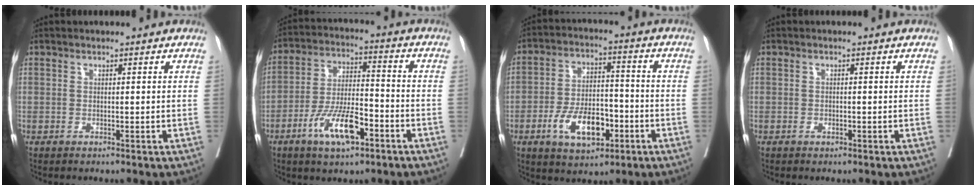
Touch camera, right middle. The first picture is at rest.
{"total": 10.6, "force": [-5.4, 3.1, 8.5], "torque": [-0.166, 0.000, -0.098]}
{"total": 10.2, "force": [-4.3, 4.9, 7.9], "torque": [-0.146, 0.007, -0.069]}
{"total": 0.6, "force": [-0.3, 0.3, 0.4], "torque": [-0.008, 0.001, -0.004]}